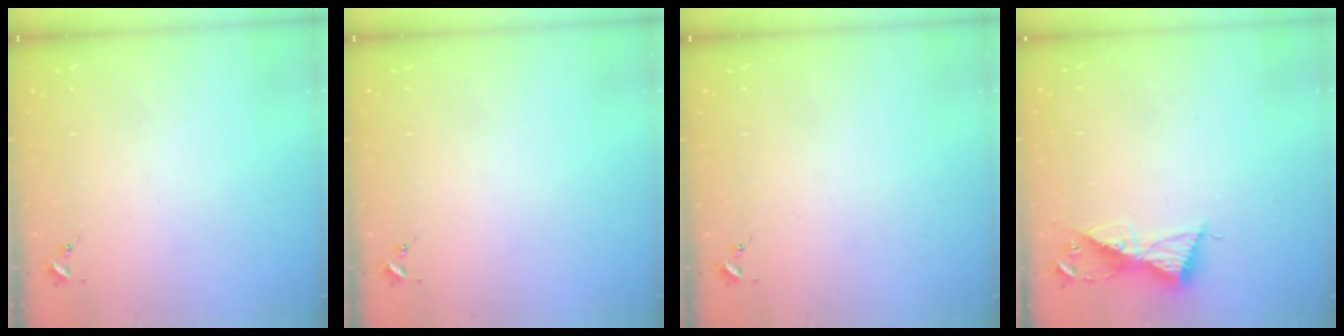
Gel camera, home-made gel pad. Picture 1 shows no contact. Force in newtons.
{"total": 0.0}
{"total": 0.0}
{"total": 8.8, "press": 8.7, "slide": 0.5}